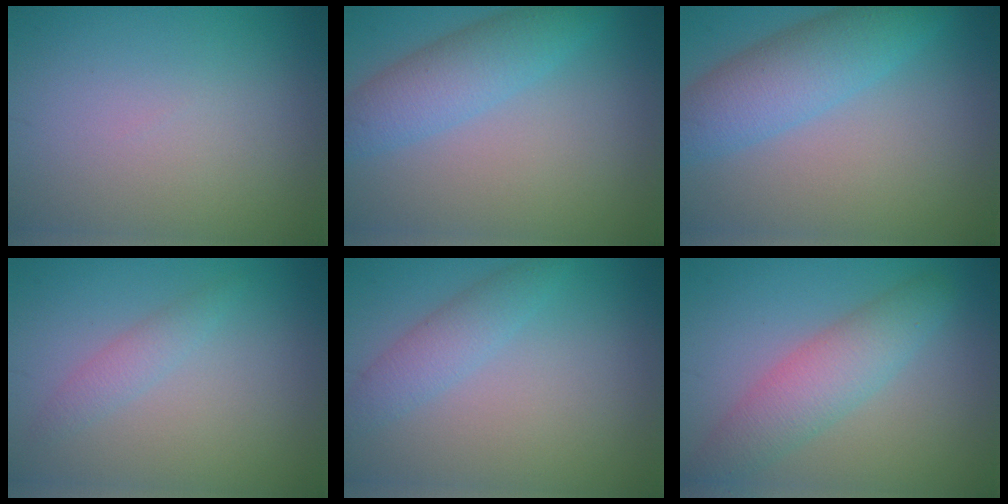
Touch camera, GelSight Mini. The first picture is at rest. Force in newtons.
{"total": 4.5, "press": 4.5, "slide": 0.1}
{"total": 5.8, "press": 5.8, "slide": 0.1}
{"total": 1.5, "press": 1.5, "slide": 0.1}
{"total": 2.5, "press": 2.5, "slide": 0.2}
{"total": 4.5, "press": 4.5, "slide": 0.1}